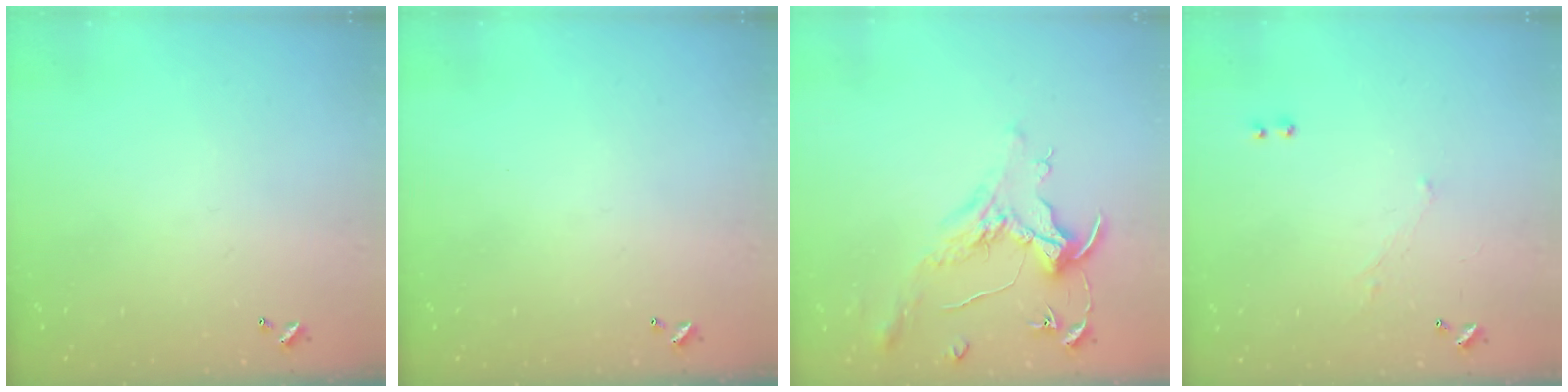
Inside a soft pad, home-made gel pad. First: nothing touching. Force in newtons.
{"total": 0.0}
{"total": 1.6, "press": 1.4, "slide": 0.7}
{"total": 1.2, "press": 0.8, "slide": 0.9}